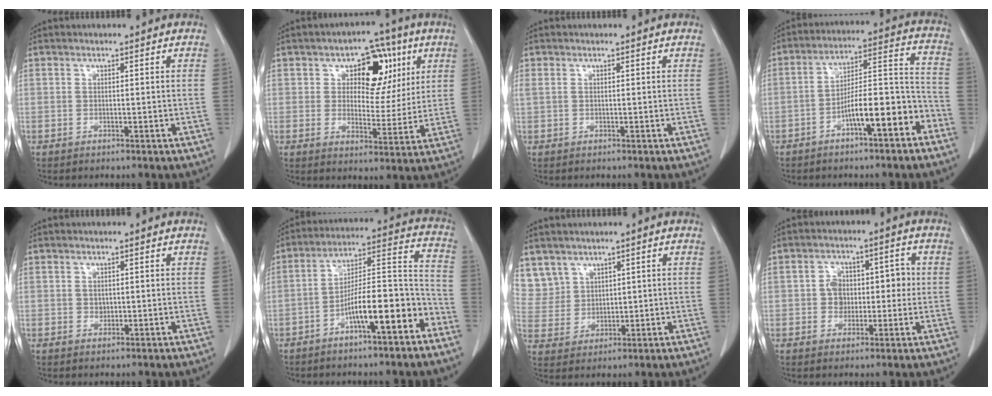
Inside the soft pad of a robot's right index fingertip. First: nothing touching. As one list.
[{"total": 9.9, "force": [3.9, 6.1, 6.8], "torque": [-0.078, 0.022, 0.058]}, {"total": 0.6, "force": [0.4, 0.4, 0.2], "torque": [-0.011, 0.019, 0.011]}, {"total": 11.6, "force": [-6.1, 2.3, 9.6], "torque": [-0.150, 0.034, -0.093]}, {"total": 0.9, "force": [0.0, 0.8, 0.5], "torque": [-0.008, 0.001, 0.002]}, {"total": 13.2, "force": [-6.9, 2.5, 11.0], "torque": [-0.171, 0.033, -0.108]}, {"total": 7.2, "force": [4.5, 5.6, 0.1], "torque": [-0.008, 0.013, 0.107]}, {"total": 5.7, "force": [-0.1, 4.6, 3.3], "torque": [-0.043, 0.031, 0.002]}]